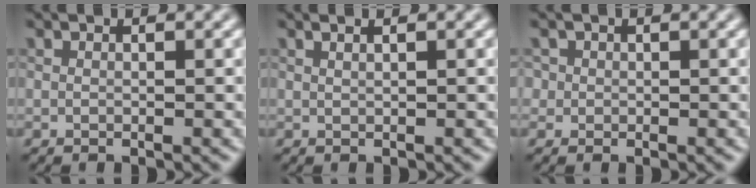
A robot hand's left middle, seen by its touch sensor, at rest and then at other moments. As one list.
[{"total": 1.7, "force": [1.0, 0.8, 1.1], "torque": [0.006, 0.010, -0.007]}, {"total": 0.6, "force": [-0.1, 0.3, -0.6], "torque": [0.011, 0.000, 0.006]}]